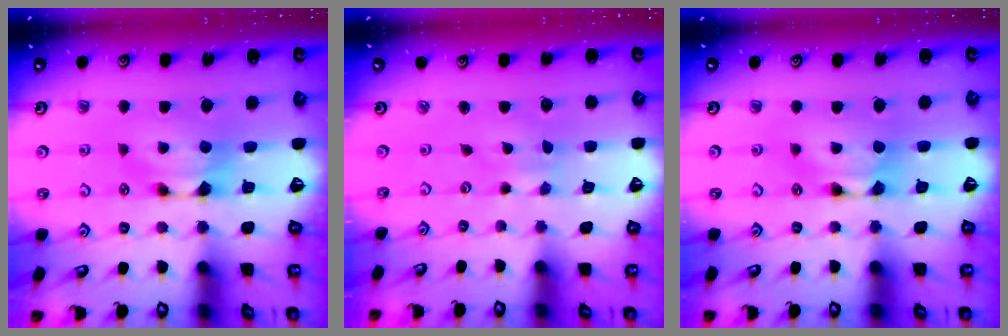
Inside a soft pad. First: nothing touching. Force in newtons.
{"total": 5.9, "press": 5.9, "slide": 0.5}
{"total": 1.6, "press": 1.6, "slide": 0.1}